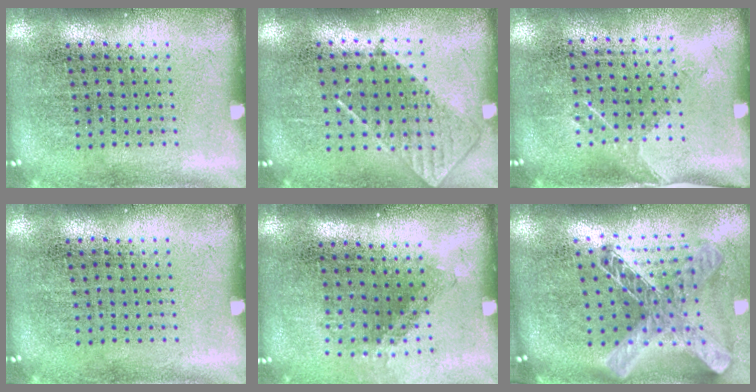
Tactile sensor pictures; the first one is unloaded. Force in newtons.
{"total": 0.8, "press": 0.8, "slide": 0.4}
{"total": 1.1, "press": 0.9, "slide": 0.7}
{"total": 0.0}
{"total": 1.4, "press": 1.0, "slide": 1.0}
{"total": 2.1, "press": 1.6, "slide": 1.3}